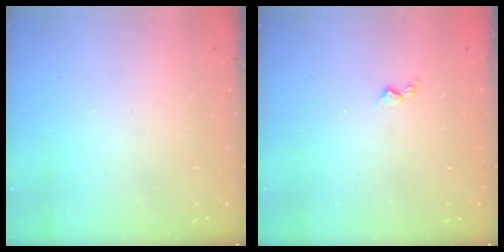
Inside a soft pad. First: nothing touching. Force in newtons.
{"total": 3.2, "press": 3.2, "slide": 0.5}